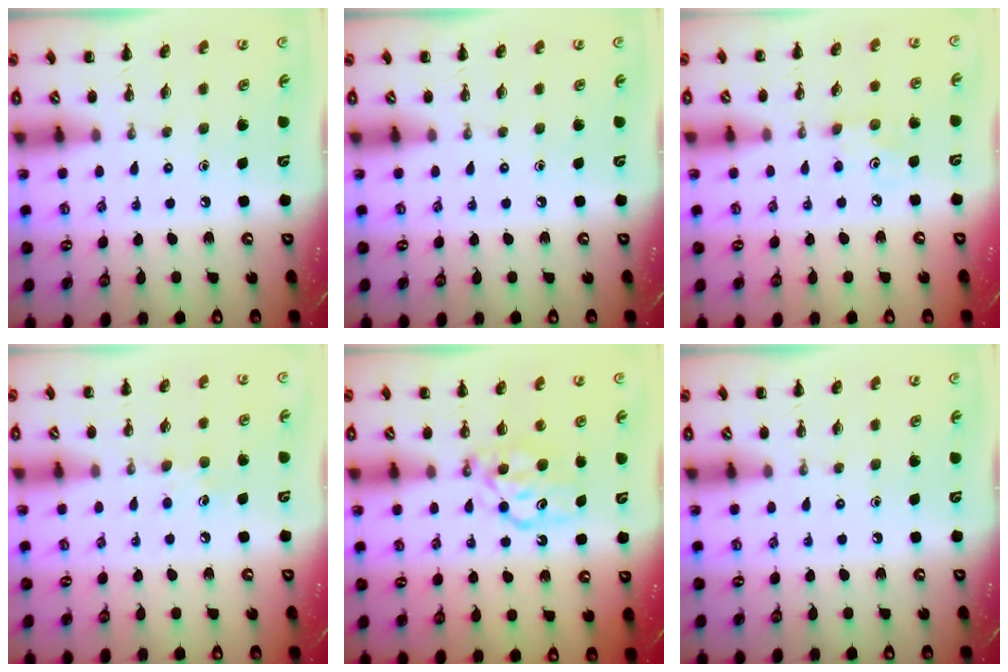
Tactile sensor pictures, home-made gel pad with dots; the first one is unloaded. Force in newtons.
{"total": 0.0}
{"total": 2.9, "press": 2.8, "slide": 0.8}
{"total": 5.5, "press": 5.3, "slide": 1.4}
{"total": 7.9, "press": 7.8, "slide": 1.1}
{"total": 0.0}